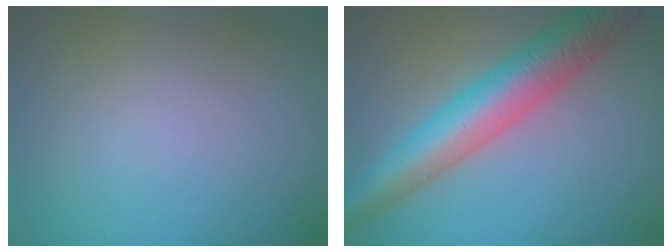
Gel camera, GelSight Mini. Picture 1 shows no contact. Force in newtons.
{"total": 8.1, "press": 8.1, "slide": 0.1}